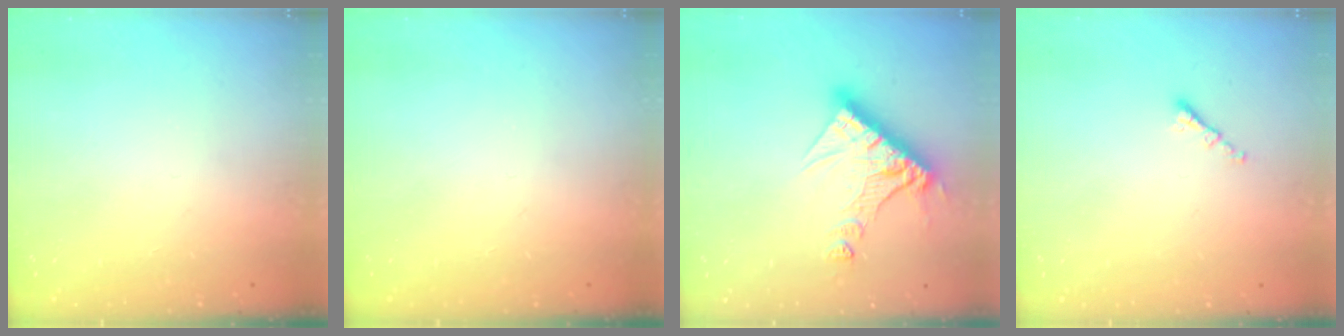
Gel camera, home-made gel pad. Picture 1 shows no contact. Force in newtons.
{"total": 0.0}
{"total": 13.4, "press": 13.4, "slide": 1.3}
{"total": 0.8, "press": 0.8, "slide": 0.2}